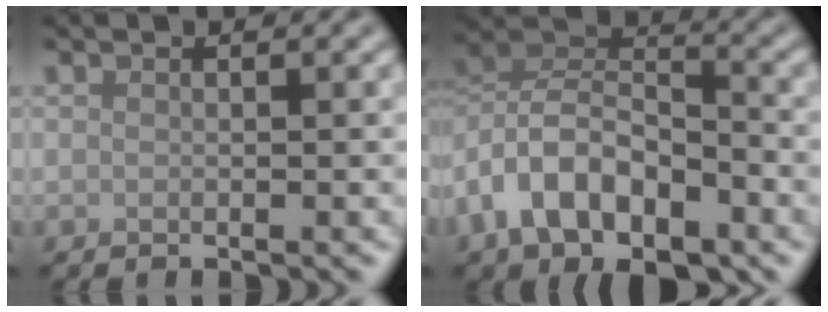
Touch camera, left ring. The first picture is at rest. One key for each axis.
{"total": 8.8, "fx": -4.2, "fy": 4.9, "fz": 5.9, "tx": -0.102, "ty": 0.009, "tz": -0.089}